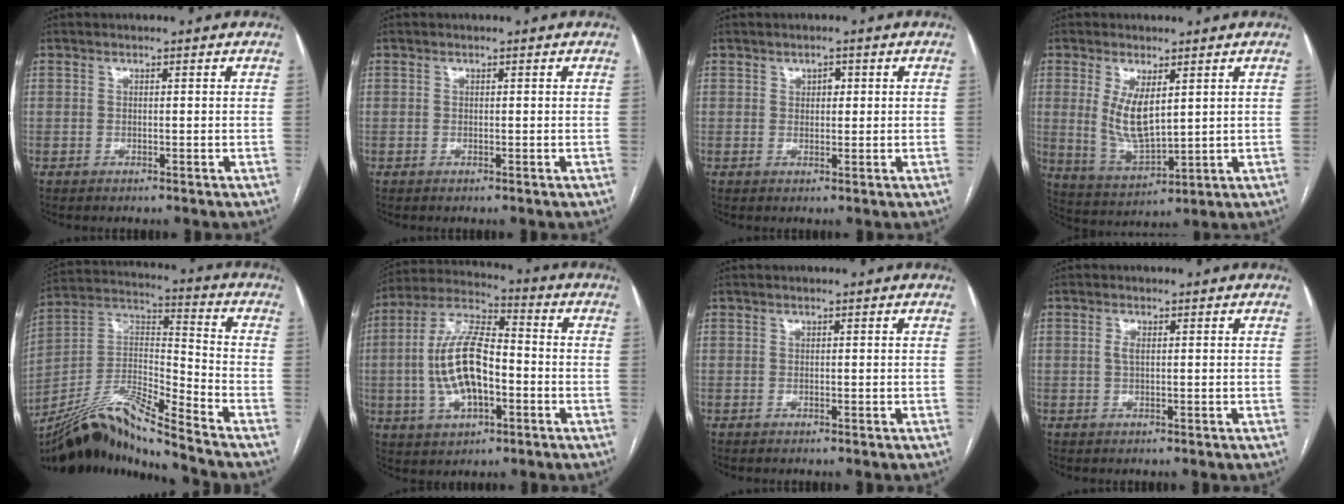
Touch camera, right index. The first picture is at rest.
{"total": 0.0}
{"total": 1.7, "force": [0.6, 1.1, 1.2], "torque": [-0.016, 0.001, 0.007]}
{"total": 8.1, "force": [2.1, 2.9, 7.2], "torque": [-0.152, -0.011, 0.051]}
{"total": 16.5, "force": [-14.7, -1.0, 7.5], "torque": [-0.148, 0.024, -0.268]}
{"total": 14.1, "force": [-2.1, 5.9, 12.6], "torque": [-0.265, 0.015, -0.037]}
{"total": 0.0}
{"total": 1.2, "force": [0.2, 0.4, 1.2], "torque": [-0.027, 0.001, 0.004]}